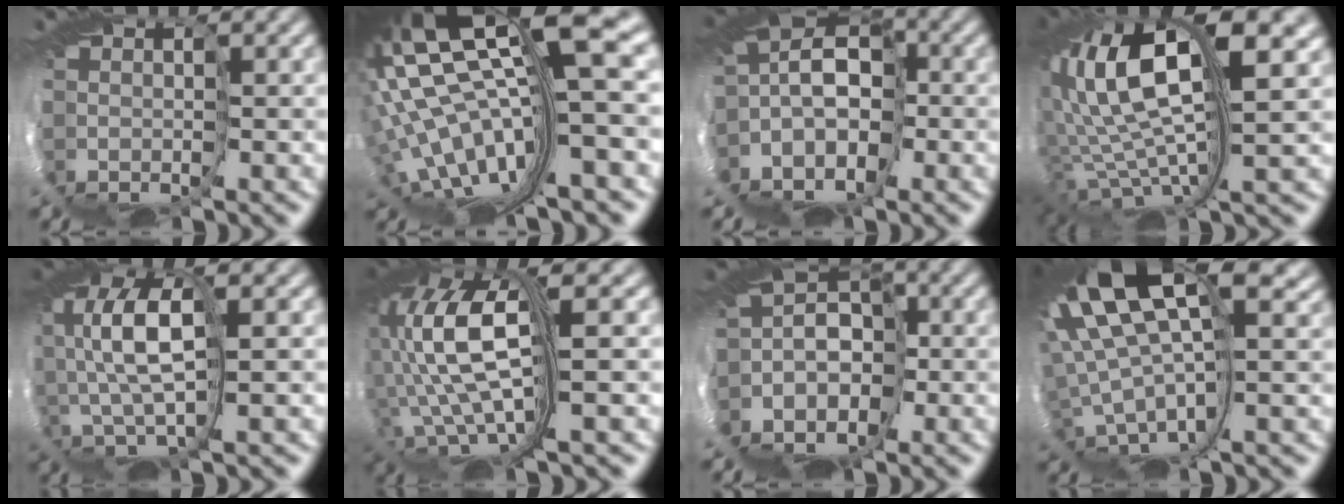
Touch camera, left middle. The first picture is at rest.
{"total": 12.3, "force": [2.1, 1.3, 12.1], "torque": [-0.259, -0.011, 0.072]}
{"total": 4.9, "force": [-3.0, 2.9, 2.6], "torque": [-0.066, 0.018, -0.063]}
{"total": 11.2, "force": [4.6, 2.5, 9.9], "torque": [-0.257, 0.022, 0.090]}
{"total": 3.9, "force": [0.7, -0.9, 3.7], "torque": [-0.126, 0.030, 0.001]}
{"total": 9.2, "force": [-0.3, 1.6, 9.0], "torque": [-0.241, 0.011, 0.004]}
{"total": 5.2, "force": [-3.7, 3.4, 1.5], "torque": [-0.048, 0.017, -0.075]}
{"total": 10.7, "force": [5.2, 2.4, 9.1], "torque": [-0.240, 0.008, 0.107]}